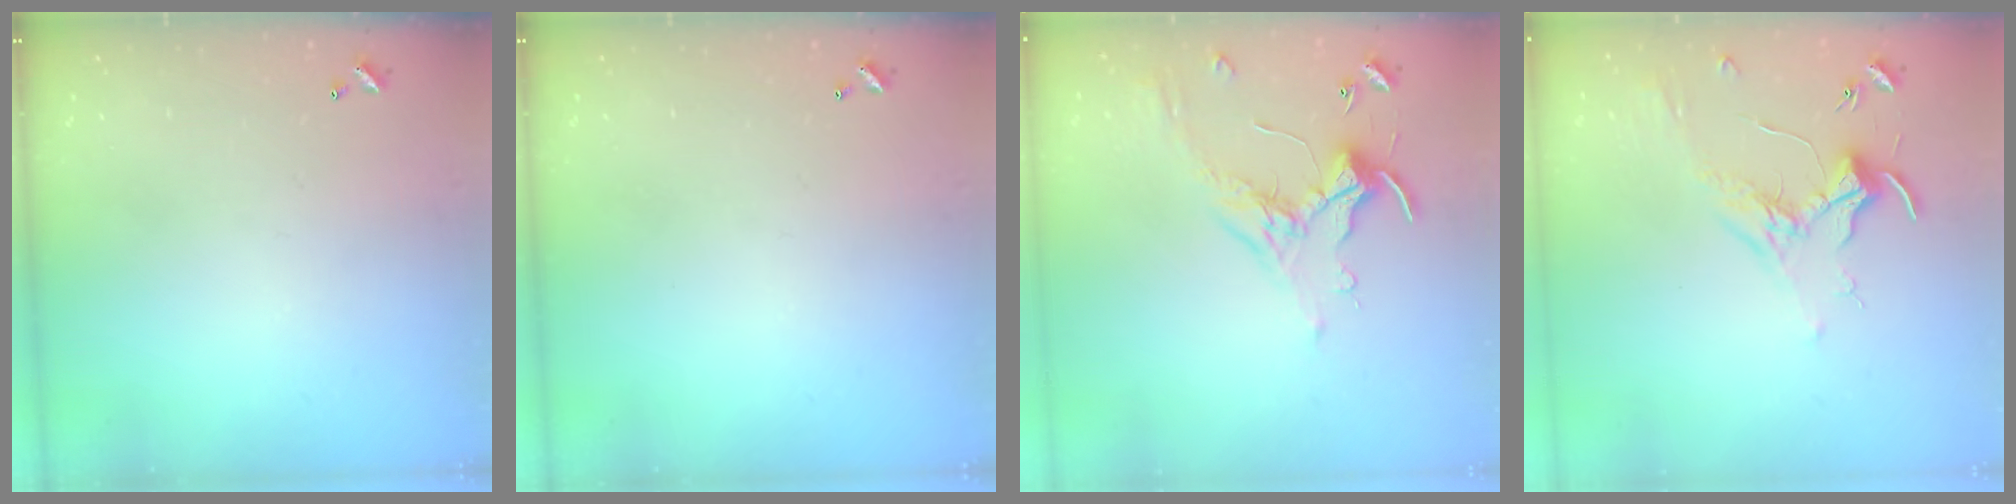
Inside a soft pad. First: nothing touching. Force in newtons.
{"total": 0.0}
{"total": 0.9, "press": 0.5, "slide": 0.7}
{"total": 1.7, "press": 1.6, "slide": 0.7}